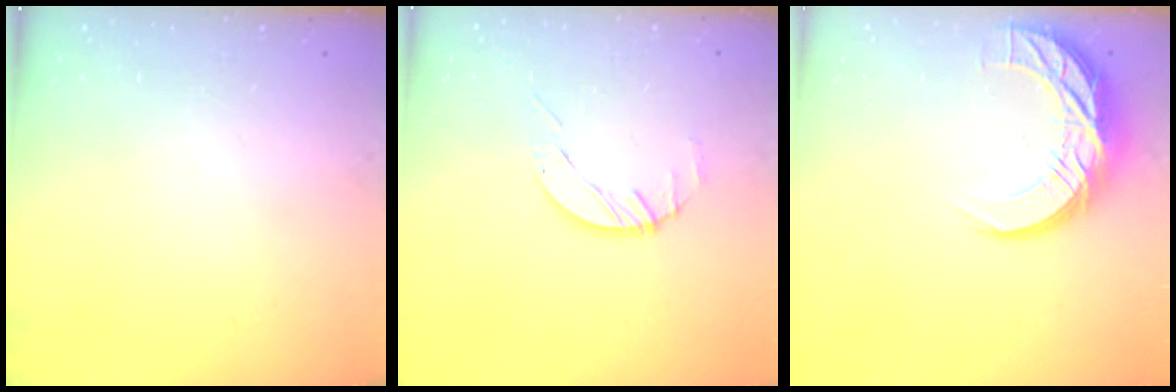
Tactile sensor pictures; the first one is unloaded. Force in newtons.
{"total": 2.9, "press": 2.8, "slide": 0.3}
{"total": 13.7, "press": 13.7, "slide": 0.9}